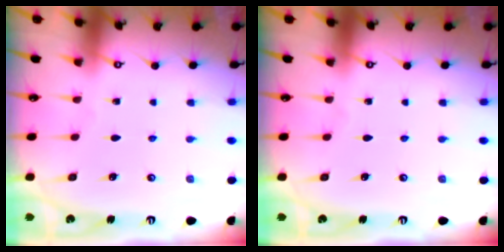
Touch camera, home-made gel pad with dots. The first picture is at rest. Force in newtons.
{"total": 0.0}